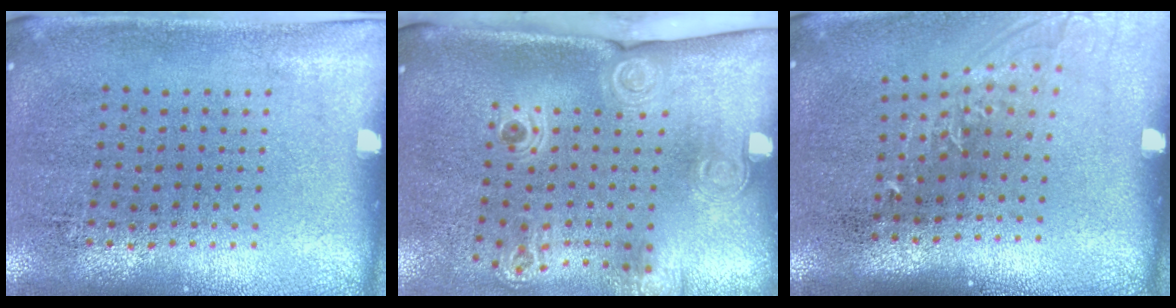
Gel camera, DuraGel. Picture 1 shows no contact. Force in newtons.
{"total": 2.3, "press": 1.7, "slide": 1.6}
{"total": 1.2, "press": 1.0, "slide": 0.7}